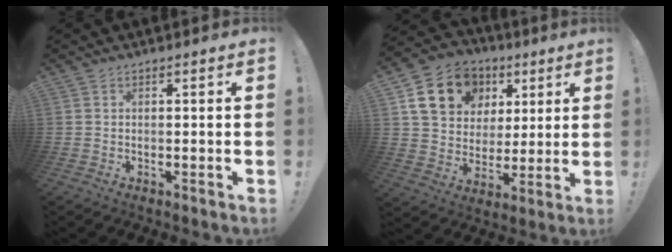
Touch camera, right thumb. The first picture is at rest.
{"total": 18.0, "force": [7.6, 14.1, 8.1], "torque": [-0.123, -0.020, 0.162]}